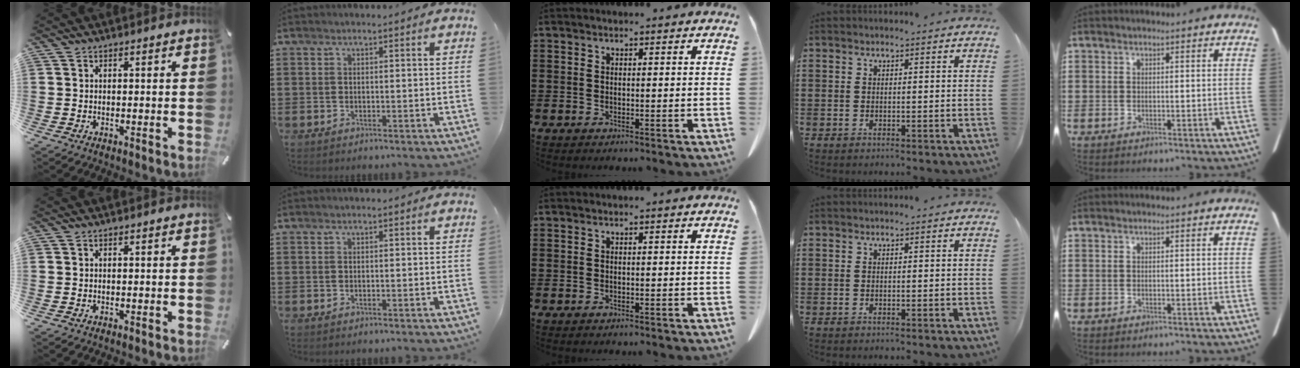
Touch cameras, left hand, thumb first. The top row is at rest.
{}